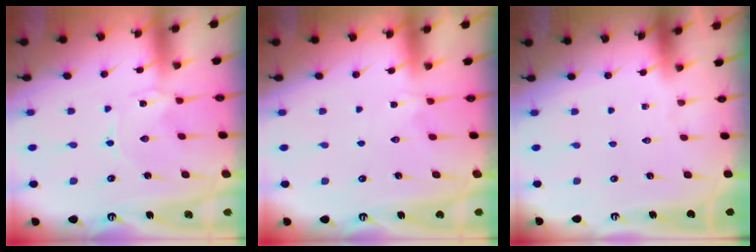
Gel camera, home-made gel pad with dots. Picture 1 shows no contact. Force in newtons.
{"total": 1.9, "press": 1.8, "slide": 0.5}
{"total": 0.0}